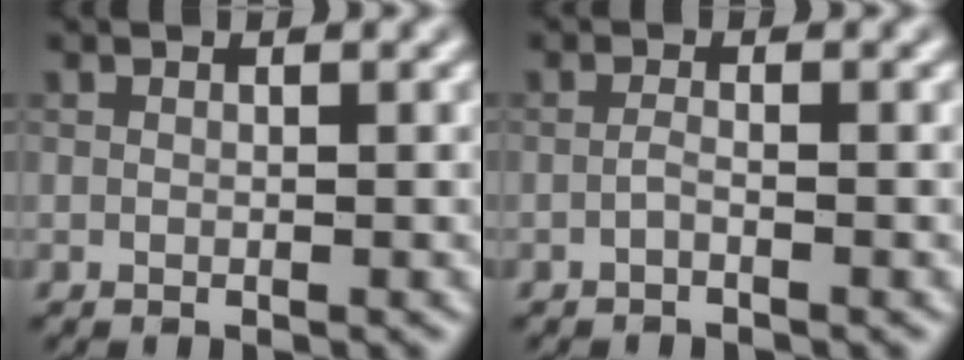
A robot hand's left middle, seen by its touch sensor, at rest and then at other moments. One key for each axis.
{"total": 0.8, "fx": -0.5, "fy": 0.1, "fz": 0.6, "tx": -0.013, "ty": 0.000, "tz": -0.012}